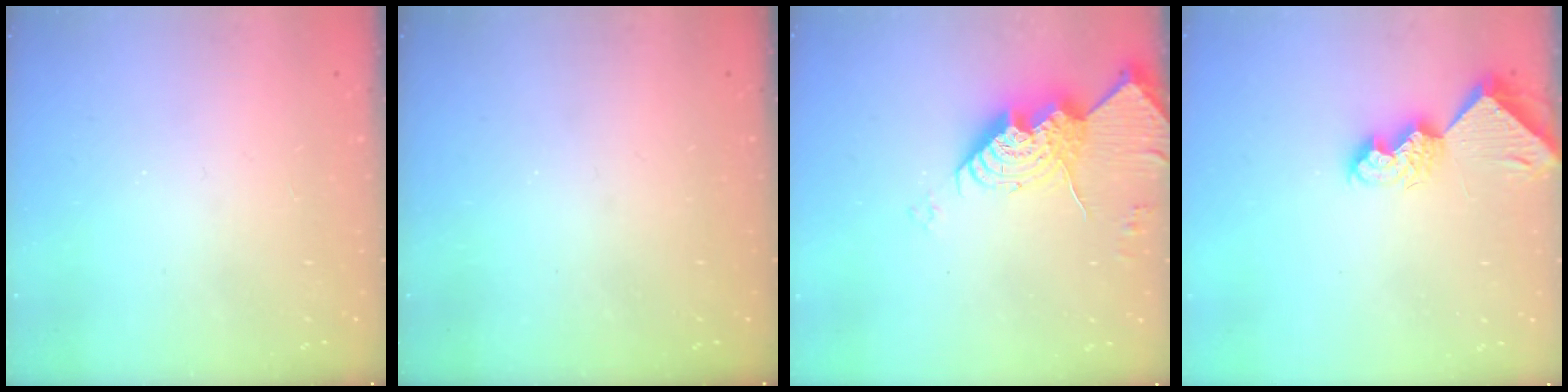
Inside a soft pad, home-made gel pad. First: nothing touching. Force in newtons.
{"total": 0.0}
{"total": 15.6, "press": 15.5, "slide": 1.5}
{"total": 10.0, "press": 9.9, "slide": 1.1}